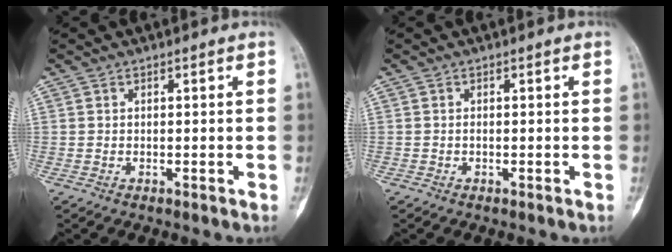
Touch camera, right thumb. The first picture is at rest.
{"total": 0.0}